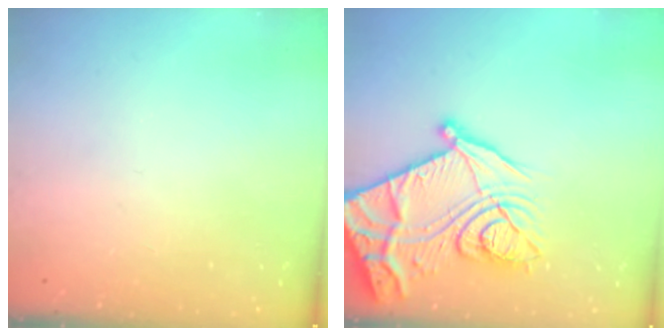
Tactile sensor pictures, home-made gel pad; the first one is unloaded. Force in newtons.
{"total": 27.1, "press": 27.1, "slide": 0.8}